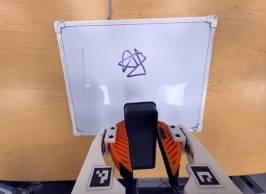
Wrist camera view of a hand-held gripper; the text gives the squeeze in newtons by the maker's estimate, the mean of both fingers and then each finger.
{"total": 9.9, "left": 10.1, "right": 9.7}